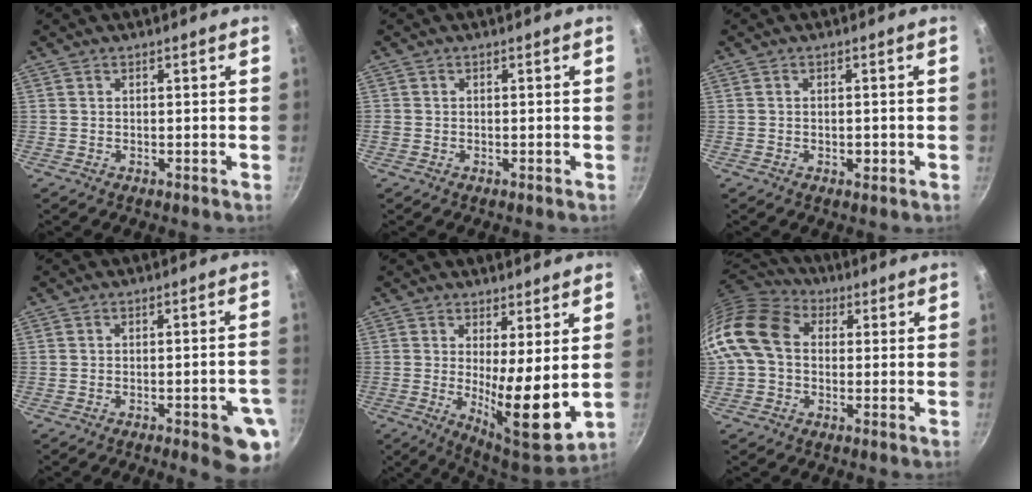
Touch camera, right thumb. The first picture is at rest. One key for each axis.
{"total": 0.6, "fx": -0.1, "fy": 0.6, "fz": 0.1, "tx": -0.003, "ty": 0.002, "tz": -0.001}
{"total": 1.6, "fx": -0.5, "fy": 0.9, "fz": 1.2, "tx": -0.017, "ty": 0.001, "tz": -0.007}
{"total": 8.9, "fx": -3.8, "fy": 2.4, "fz": 7.7, "tx": -0.074, "ty": 0.019, "tz": -0.040}
{"total": 11.9, "fx": 1.3, "fy": 3.2, "fz": 11.4, "tx": -0.167, "ty": -0.043, "tz": 0.027}
{"total": 13.9, "fx": 0.8, "fy": 10.5, "fz": 9.0, "tx": -0.160, "ty": 0.029, "tz": -0.005}